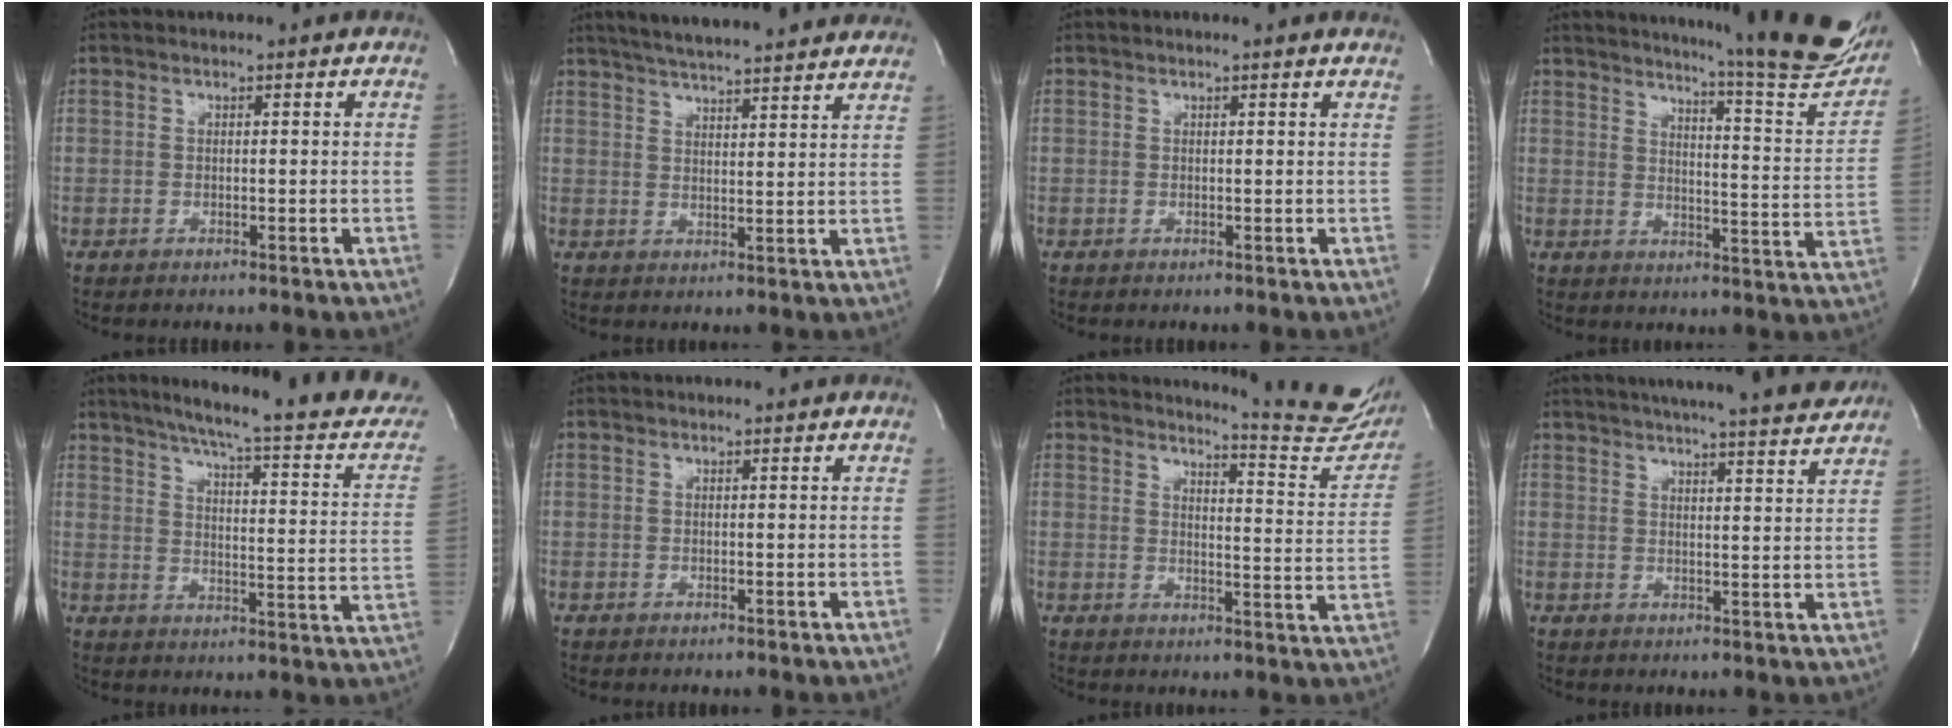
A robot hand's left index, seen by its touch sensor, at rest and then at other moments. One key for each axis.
{"total": 18.9, "fx": 17.0, "fy": 1.8, "fz": 8.1, "tx": -0.131, "ty": 0.021, "tz": 0.226}
{"total": 2.0, "fx": 1.9, "fy": -0.2, "fz": 0.6, "tx": -0.018, "ty": -0.003, "tz": 0.013}
{"total": 22.6, "fx": 19.6, "fy": 0.9, "fz": 11.3, "tx": -0.159, "ty": -0.092, "tz": 0.232}
{"total": 23.9, "fx": 20.3, "fy": 1.6, "fz": 12.4, "tx": -0.177, "ty": -0.051, "tz": 0.247}
{"total": 2.1, "fx": 2.1, "fy": 0.0, "fz": 0.4, "tx": -0.008, "ty": 0.013, "tz": 0.023}
{"total": 13.7, "fx": 13.4, "fy": 0.1, "fz": 3.0, "tx": -0.037, "ty": -0.099, "tz": 0.139}
{"total": 19.1, "fx": 17.3, "fy": 0.6, "fz": 8.0, "tx": -0.129, "ty": -0.010, "tz": 0.221}